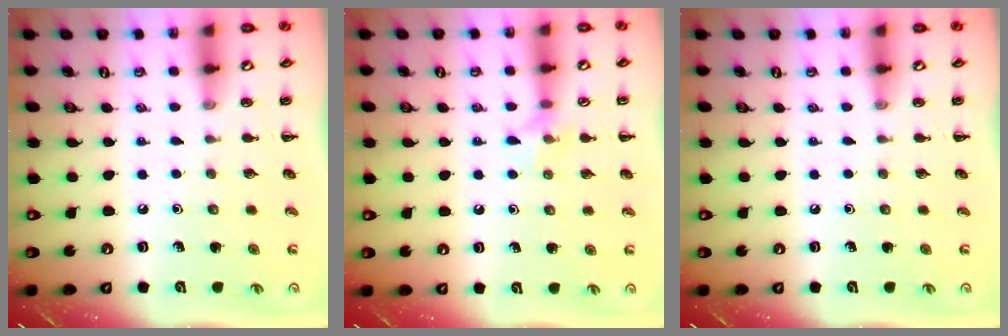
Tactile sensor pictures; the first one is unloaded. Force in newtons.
{"total": 7.3, "press": 7.1, "slide": 1.6}
{"total": 0.0}